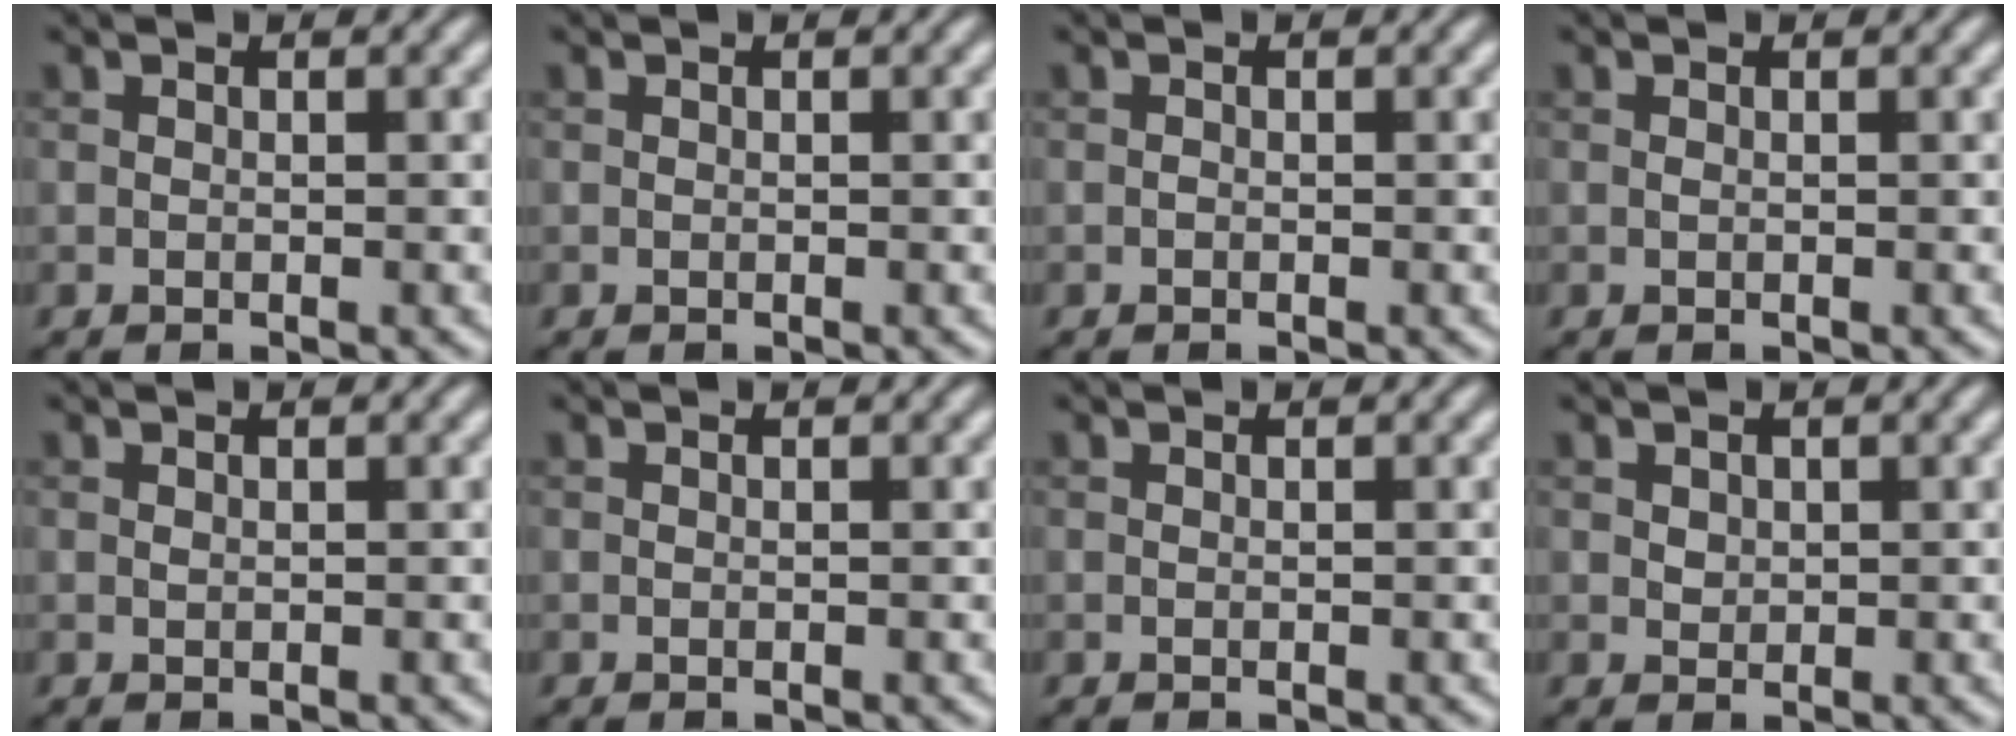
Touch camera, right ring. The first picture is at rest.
{"total": 0.0}
{"total": 0.0}
{"total": 0.0}
{"total": 0.0}
{"total": 0.0}
{"total": 0.0}
{"total": 0.9, "force": [0.4, 0.7, 0.2], "torque": [-0.003, -0.003, 0.011]}